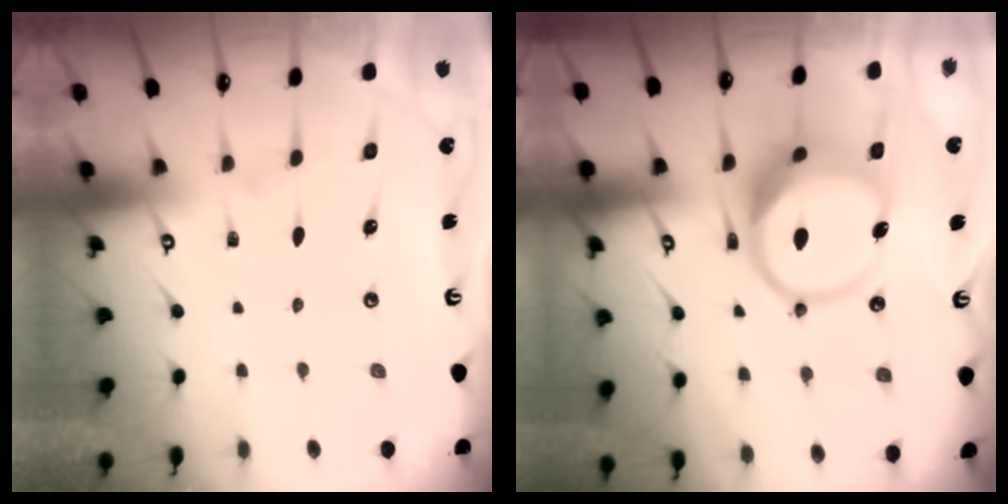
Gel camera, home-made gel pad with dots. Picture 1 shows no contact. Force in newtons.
{"total": 14.3, "press": 14.2, "slide": 1.9}